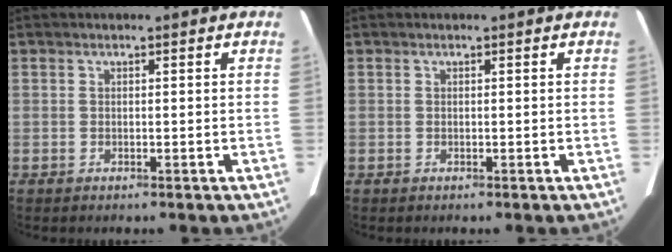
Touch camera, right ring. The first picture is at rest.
{"total": 0.0}